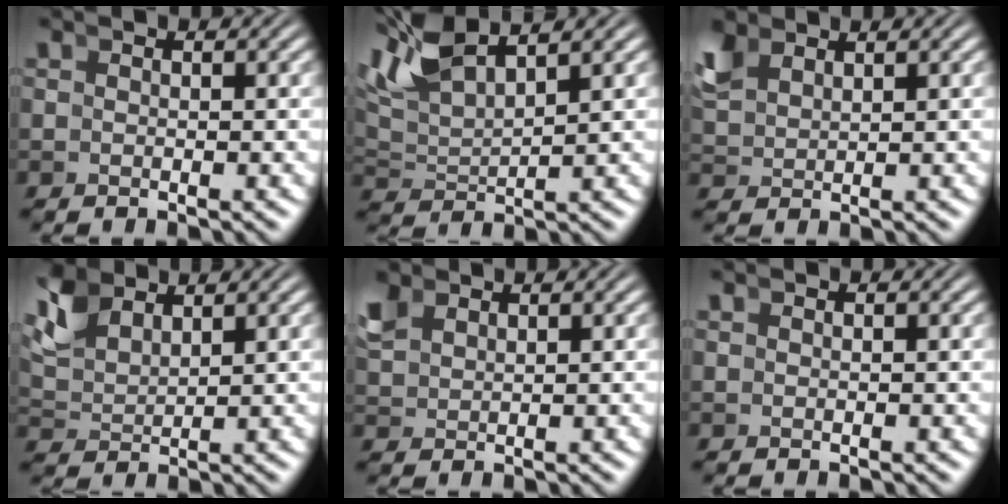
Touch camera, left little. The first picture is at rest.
{"total": 6.7, "force": [3.7, 3.4, 4.4], "torque": [-0.104, -0.001, 0.064]}
{"total": 2.3, "force": [1.8, 1.0, 1.0], "torque": [-0.034, -0.001, 0.046]}
{"total": 4.3, "force": [2.6, 2.4, 2.5], "torque": [-0.073, -0.002, 0.054]}
{"total": 1.9, "force": [1.6, 0.9, 0.7], "torque": [-0.026, -0.001, 0.041]}
{"total": 0.0}